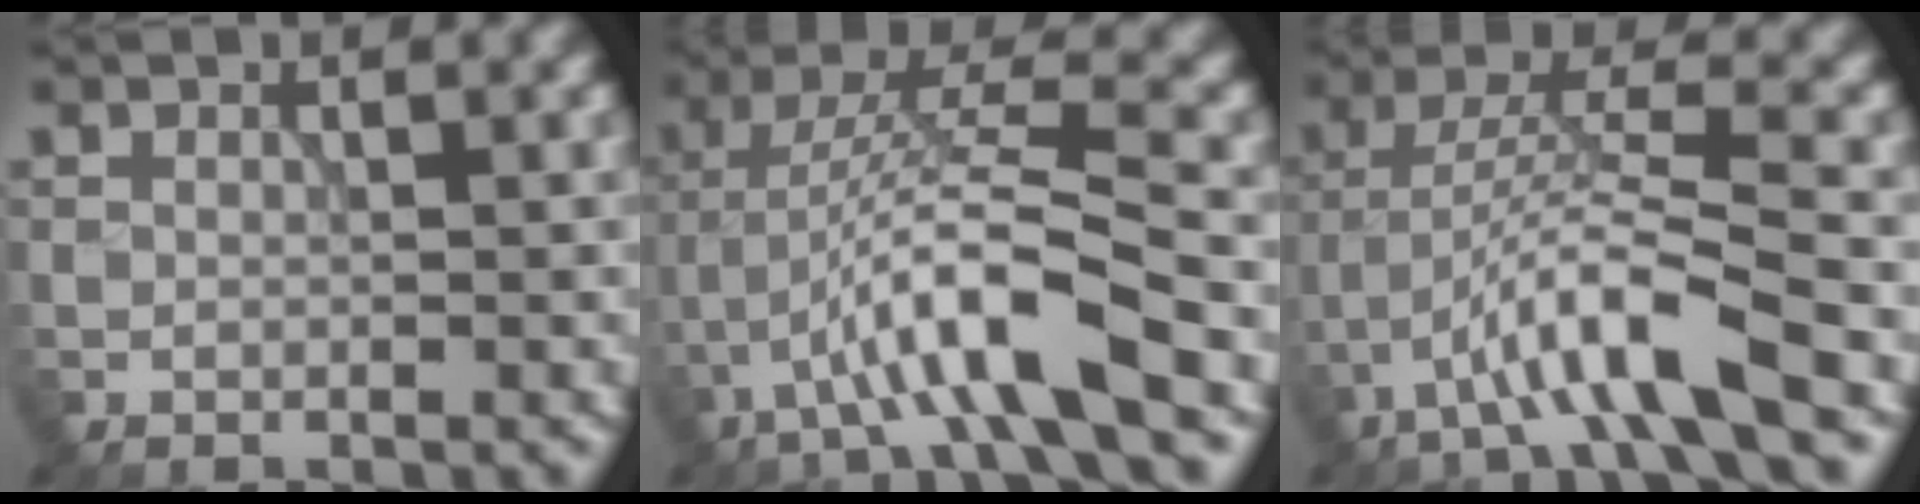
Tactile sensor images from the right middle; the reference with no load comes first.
{"total": 8.2, "force": [-4.1, 1.1, 7.0], "torque": [-0.128, 0.013, -0.078]}
{"total": 7.2, "force": [-4.1, 0.8, 5.8], "torque": [-0.107, 0.011, -0.078]}